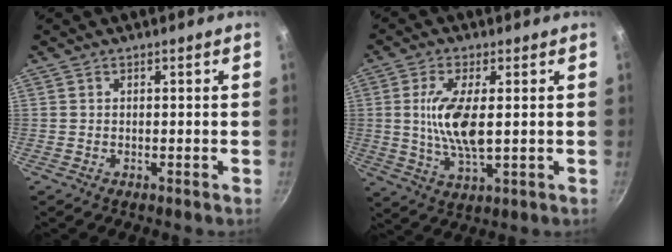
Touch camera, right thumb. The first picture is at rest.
{"total": 10.4, "force": [0.9, 3.8, 9.6], "torque": [-0.191, -0.008, 0.017]}